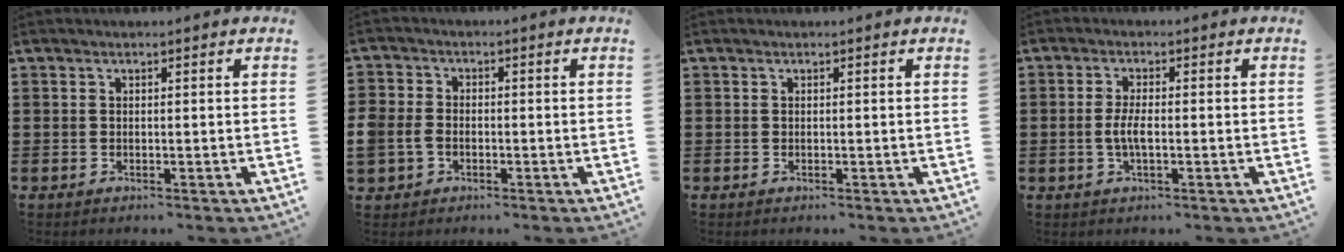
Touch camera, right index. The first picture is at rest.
{"total": 3.3, "force": [-1.3, 2.7, 1.6], "torque": [-0.056, -0.003, -0.031]}
{"total": 0.0}
{"total": 3.4, "force": [-0.7, 0.8, 3.3], "torque": [-0.074, -0.006, -0.018]}